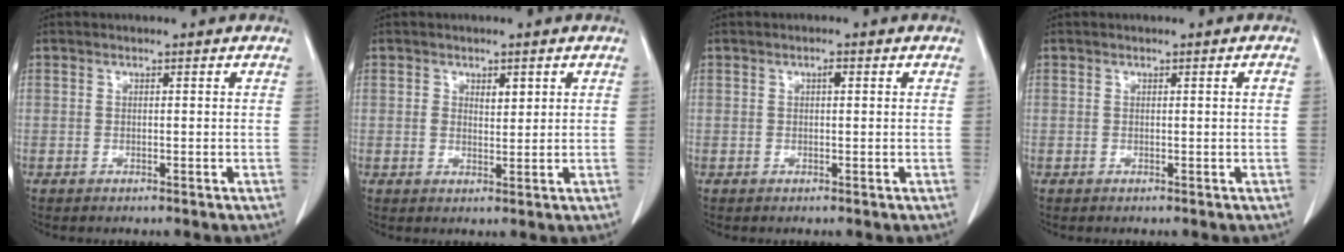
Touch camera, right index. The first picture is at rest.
{"total": 2.2, "force": [0.8, 1.3, 1.6], "torque": [-0.023, 0.000, 0.013]}
{"total": 0.9, "force": [0.2, 0.3, 0.8], "torque": [-0.011, 0.003, 0.001]}
{"total": 0.7, "force": [-0.1, -0.1, 0.7], "torque": [-0.009, 0.000, 0.000]}